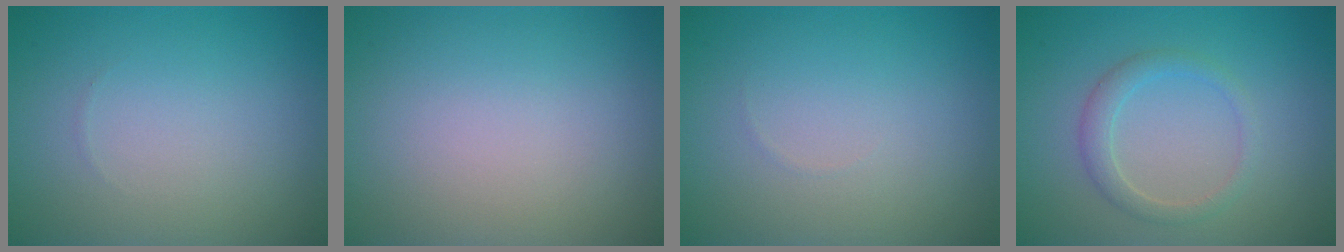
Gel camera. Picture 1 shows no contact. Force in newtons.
{"total": 0.0}
{"total": 0.0}
{"total": 2.0, "press": 2.0, "slide": 0.1}